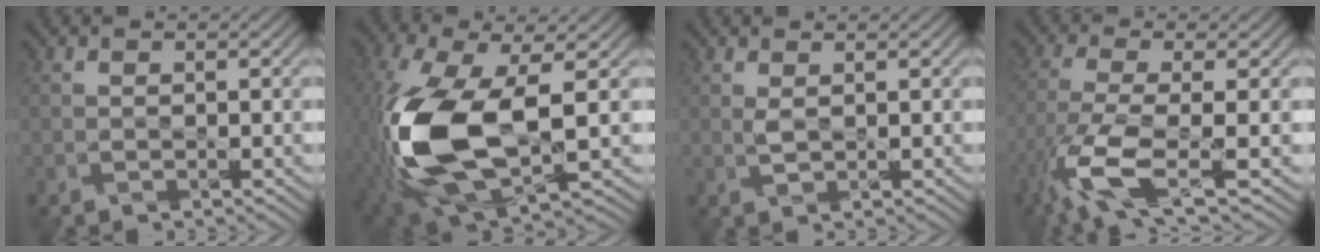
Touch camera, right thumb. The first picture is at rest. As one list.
[{"total": 15.0, "force": [-2.0, 7.1, 13.1], "torque": [-0.339, -0.031, -0.031]}, {"total": 0.9, "force": [0.6, 0.1, 0.6], "torque": [-0.021, 0.001, 0.012]}, {"total": 8.7, "force": [-4.1, 2.2, 7.3], "torque": [-0.157, -0.012, -0.093]}]